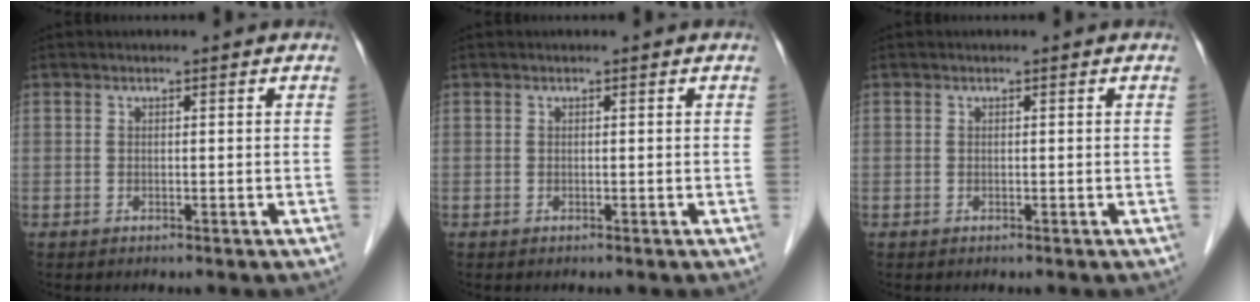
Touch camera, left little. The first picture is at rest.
{"total": 0.0}
{"total": 0.0}